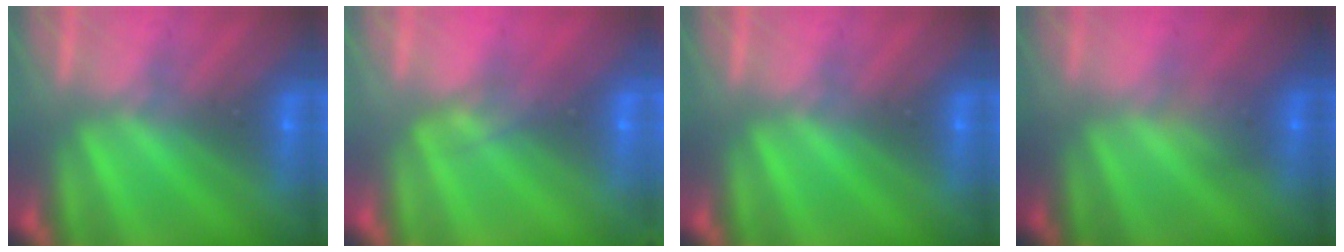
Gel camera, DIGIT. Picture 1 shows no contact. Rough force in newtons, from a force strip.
{"total": 2.8}
{"total": 0.0}
{"total": 1.4}